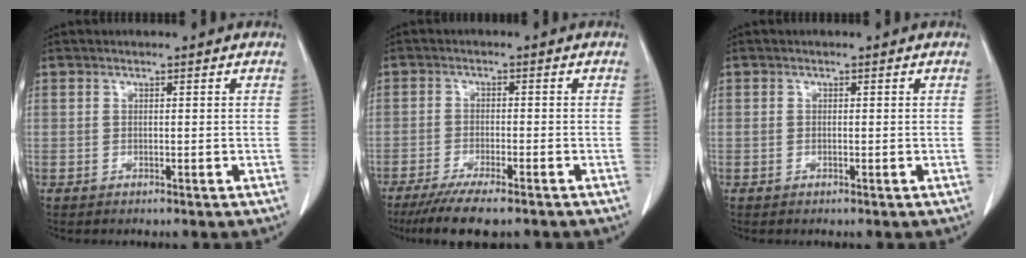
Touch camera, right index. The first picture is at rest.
{"total": 9.5, "force": [-7.5, 1.4, 5.7], "torque": [-0.083, -0.019, -0.115]}
{"total": 0.0}